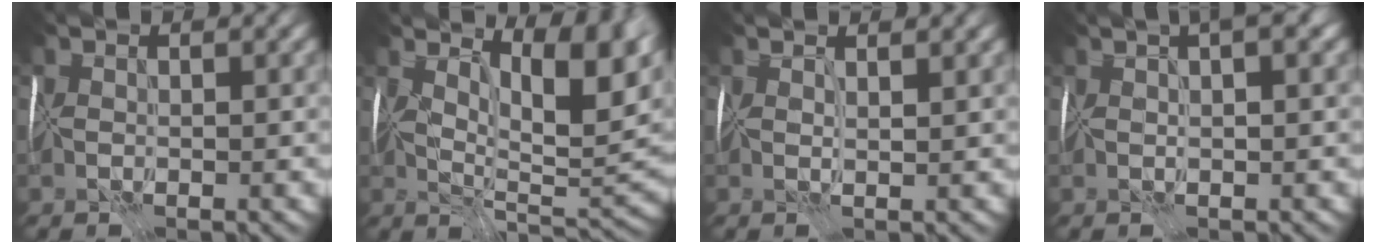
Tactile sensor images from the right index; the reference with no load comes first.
{"total": 8.8, "force": [5.3, 2.6, 6.5], "torque": [-0.089, -0.001, 0.099]}
{"total": 2.4, "force": [2.2, 0.2, 0.9], "torque": [-0.003, 0.008, 0.039]}
{"total": 4.9, "force": [3.2, 1.4, 3.5], "torque": [-0.035, 0.030, 0.044]}